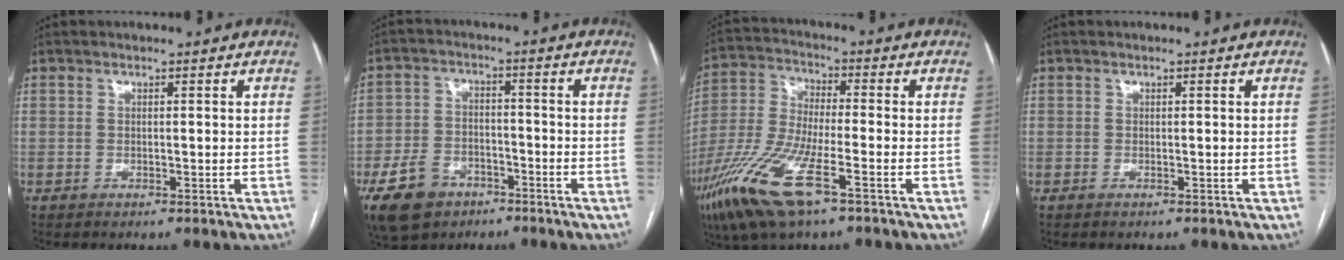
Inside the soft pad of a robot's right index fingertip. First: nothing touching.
{"total": 10.0, "force": [-5.8, 6.8, 4.5], "torque": [-0.102, 0.007, -0.091]}
{"total": 14.5, "force": [-7.8, 2.9, 11.9], "torque": [-0.261, -0.026, -0.146]}
{"total": 0.0}